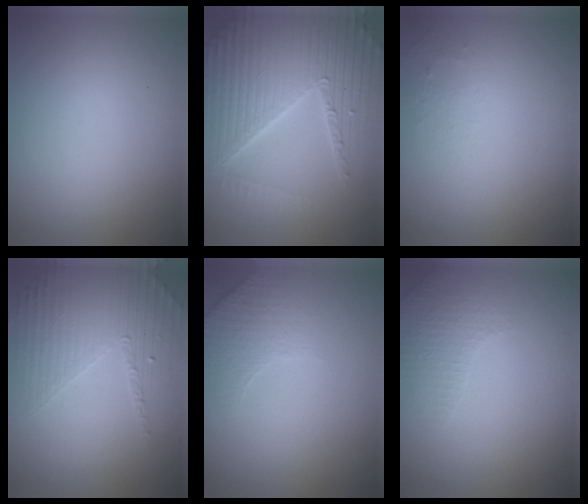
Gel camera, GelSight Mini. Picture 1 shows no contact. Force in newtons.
{"total": 7.0, "press": 6.8, "slide": 1.7}
{"total": 0.8, "press": 0.8, "slide": 0.3}
{"total": 4.6, "press": 3.2, "slide": 3.4}
{"total": 2.3, "press": 2.3, "slide": 0.6}
{"total": 2.3, "press": 2.2, "slide": 0.7}